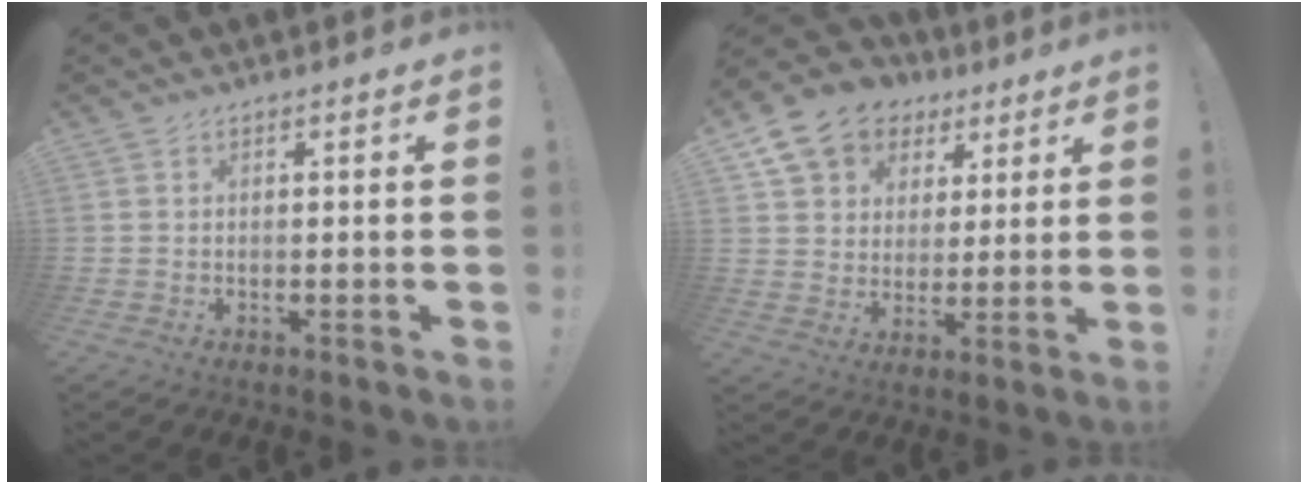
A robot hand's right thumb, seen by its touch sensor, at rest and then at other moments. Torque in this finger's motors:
{"motor_torque": [1.12, 1.15, 0.19, 0.13, 0.04]}